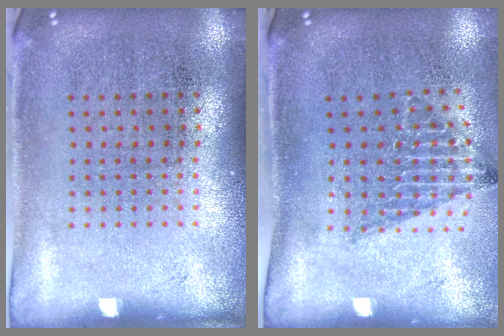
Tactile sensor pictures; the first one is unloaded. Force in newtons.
{"total": 1.4, "press": 1.1, "slide": 0.8}